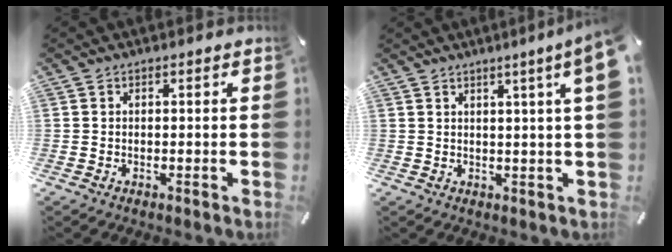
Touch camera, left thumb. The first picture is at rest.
{"total": 6.3, "force": [3.0, -0.5, 5.5], "torque": [-0.091, -0.012, 0.048]}